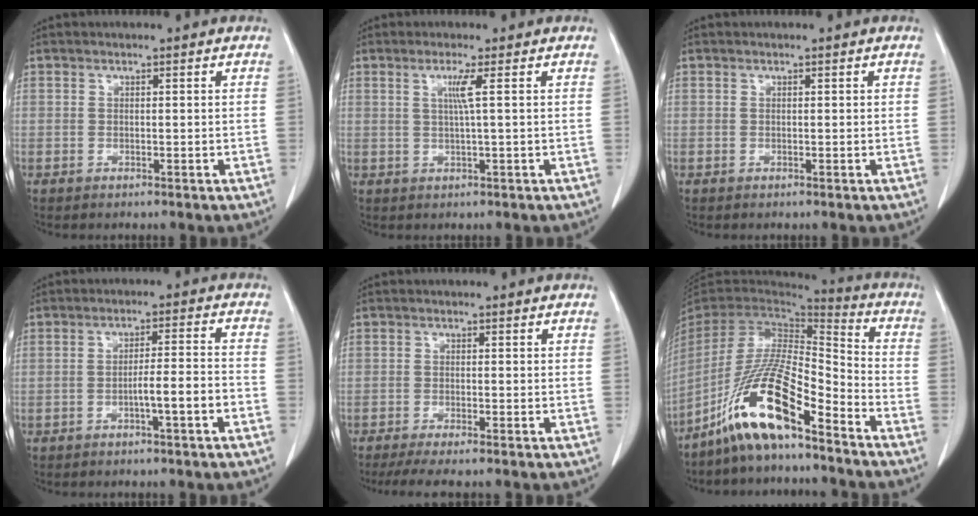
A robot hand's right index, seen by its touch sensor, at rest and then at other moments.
{"total": 2.6, "force": [0.7, -0.8, 2.4], "torque": [-0.051, -0.001, 0.016]}
{"total": 0.0}
{"total": 5.1, "force": [-2.2, -0.2, 4.5], "torque": [-0.071, 0.010, -0.035]}
{"total": 5.9, "force": [-4.9, 0.0, 3.3], "torque": [-0.043, -0.013, -0.078]}
{"total": 15.3, "force": [-10.2, 2.1, 11.2], "torque": [-0.227, -0.007, -0.189]}